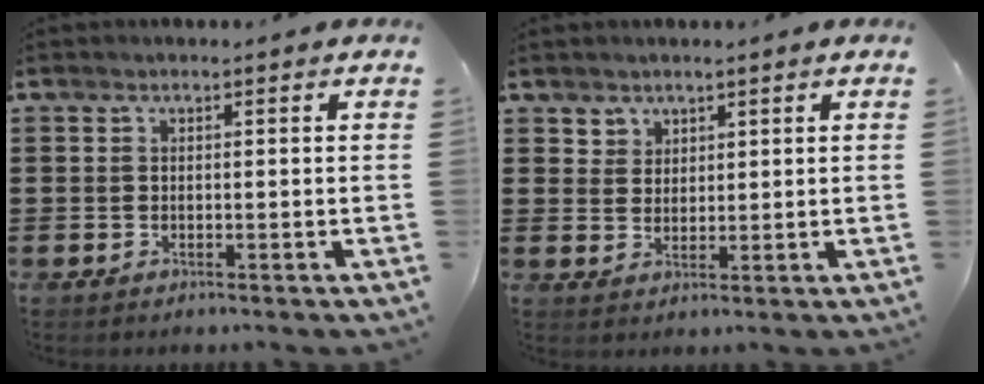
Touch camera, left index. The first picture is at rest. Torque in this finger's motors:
{"motor_torque": [0.15, 0.17, 0.03, -0.01]}